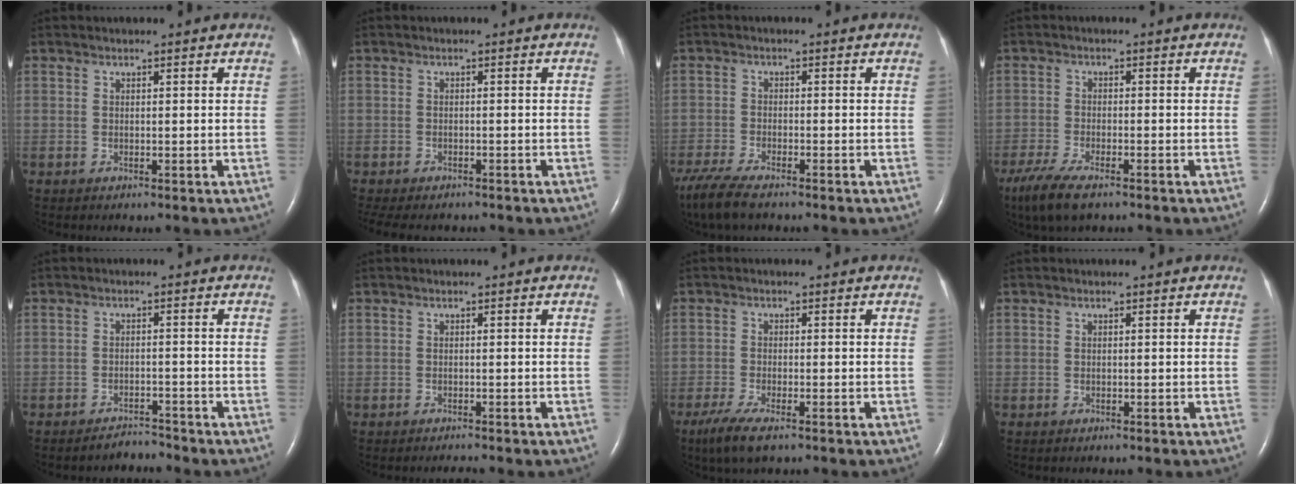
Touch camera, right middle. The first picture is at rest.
{"total": 9.3, "force": [-7.7, 3.4, 3.9], "torque": [-0.073, -0.005, -0.103]}
{"total": 8.3, "force": [-6.6, 1.6, 4.8], "torque": [-0.097, -0.023, -0.119]}
{"total": 7.6, "force": [-5.4, 1.9, 5.0], "torque": [-0.099, -0.019, -0.091]}
{"total": 2.3, "force": [-2.3, 0.2, -0.3], "torque": [0.008, -0.008, -0.037]}
{"total": 0.6, "force": [-0.6, -0.1, 0.1], "torque": [-0.006, -0.004, -0.007]}
{"total": 5.4, "force": [-3.6, 1.0, 3.9], "torque": [-0.084, -0.016, -0.060]}
{"total": 0.0}